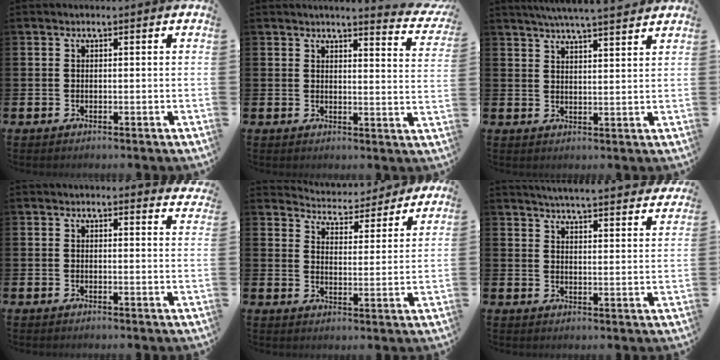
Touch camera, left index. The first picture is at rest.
{"total": 3.7, "force": [3.6, -0.1, 0.7], "torque": [-0.009, -0.034, 0.056]}
{"total": 5.6, "force": [5.4, -0.3, 1.4], "torque": [-0.040, -0.021, 0.097]}
{"total": 1.8, "force": [1.8, 0.1, 0.0], "torque": [-0.002, -0.007, 0.032]}
{"total": 5.2, "force": [5.1, 1.0, 0.1], "torque": [-0.026, -0.044, 0.085]}
{"total": 5.2, "force": [5.2, -0.1, 0.6], "torque": [-0.027, -0.038, 0.090]}